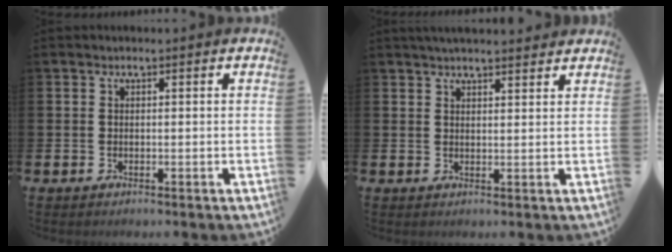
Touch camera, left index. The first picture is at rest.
{"total": 3.1, "force": [3.0, 0.4, 0.6], "torque": [-0.017, -0.008, 0.055]}